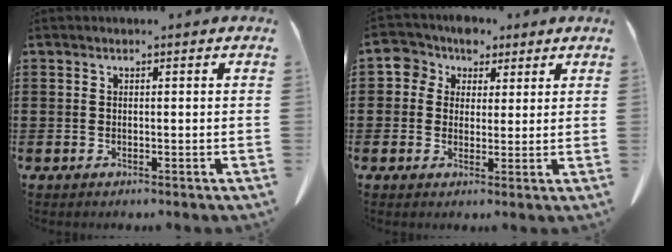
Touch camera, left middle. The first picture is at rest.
{"total": 4.7, "force": [2.4, 4.0, 0.8], "torque": [-0.043, 0.004, 0.039]}